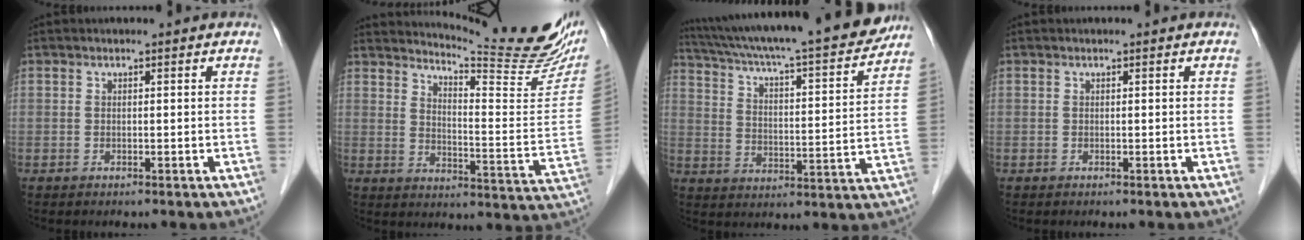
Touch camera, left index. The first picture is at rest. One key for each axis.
{"total": 19.7, "fx": 17.9, "fy": 0.6, "fz": 8.2, "tx": -0.124, "ty": -0.097, "tz": 0.221}
{"total": 24.8, "fx": 21.9, "fy": 1.8, "fz": 11.6, "tx": -0.196, "ty": -0.014, "tz": 0.310}
{"total": 0.0}